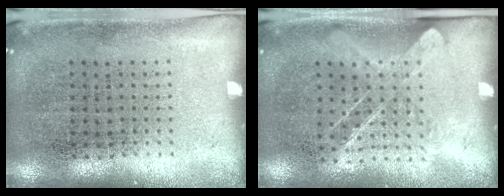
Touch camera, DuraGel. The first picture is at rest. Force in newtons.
{"total": 1.3, "press": 1.0, "slide": 0.7}